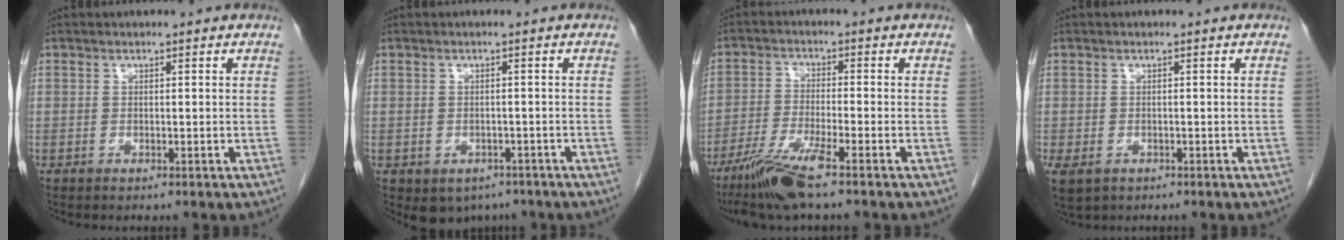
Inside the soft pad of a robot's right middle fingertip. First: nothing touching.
{"total": 4.3, "force": [-2.8, 3.1, 1.1], "torque": [-0.005, 0.004, -0.033]}
{"total": 7.8, "force": [-5.5, -0.3, 5.6], "torque": [-0.114, -0.026, -0.108]}
{"total": 5.1, "force": [-2.8, 3.4, 2.7], "torque": [-0.064, -0.012, -0.038]}